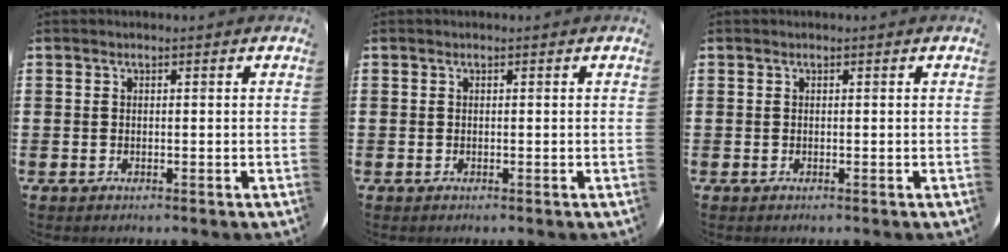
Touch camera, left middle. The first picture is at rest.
{"total": 0.0}
{"total": 0.0}